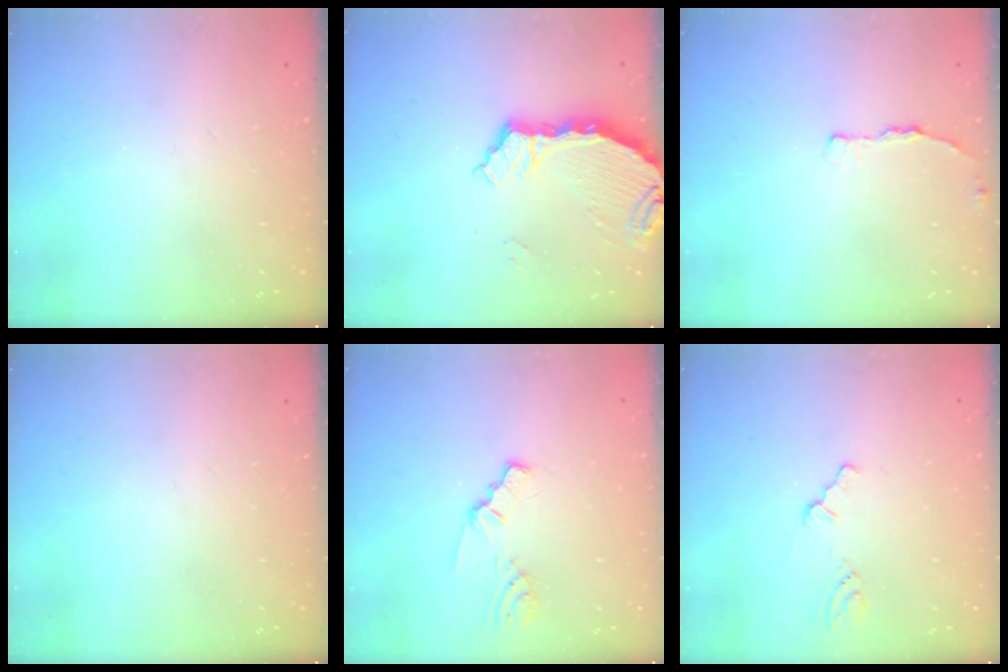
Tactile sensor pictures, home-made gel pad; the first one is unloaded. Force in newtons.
{"total": 6.9, "press": 5.5, "slide": 4.2}
{"total": 3.1, "press": 3.1, "slide": 0.5}
{"total": 0.0}
{"total": 1.5, "press": 1.5, "slide": 0.1}
{"total": 0.6, "press": 0.6, "slide": 0.2}